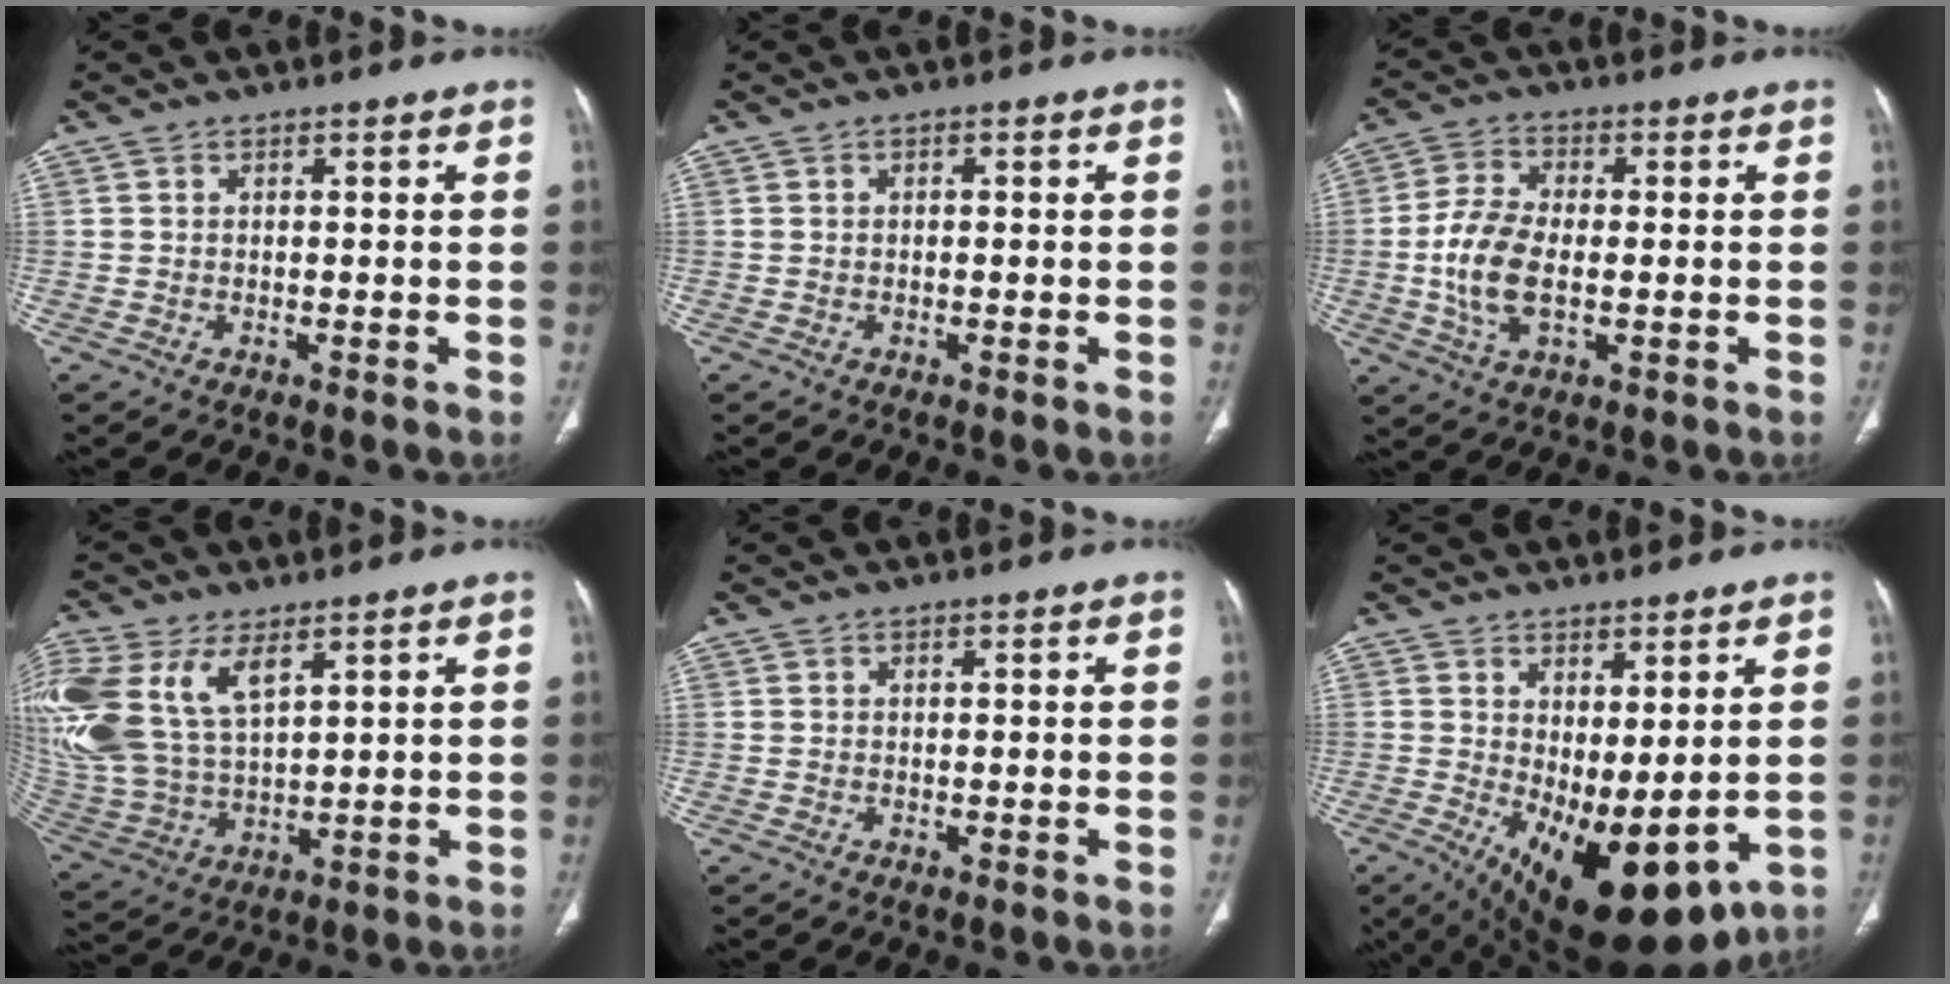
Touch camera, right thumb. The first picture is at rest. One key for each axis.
{"total": 0.5, "fx": 0.0, "fy": 0.2, "fz": 0.5, "tx": -0.010, "ty": 0.000, "tz": 0.000}
{"total": 10.1, "fx": -1.1, "fy": 5.4, "fz": 8.5, "tx": -0.177, "ty": 0.005, "tz": -0.021}
{"total": 20.1, "fx": 8.5, "fy": 11.2, "fz": 14.4, "tx": -0.340, "ty": -0.007, "tz": 0.174}
{"total": 0.0}
{"total": 15.5, "fx": -2.0, "fy": 6.9, "fz": 13.7, "tx": -0.211, "ty": -0.022, "tz": -0.002}